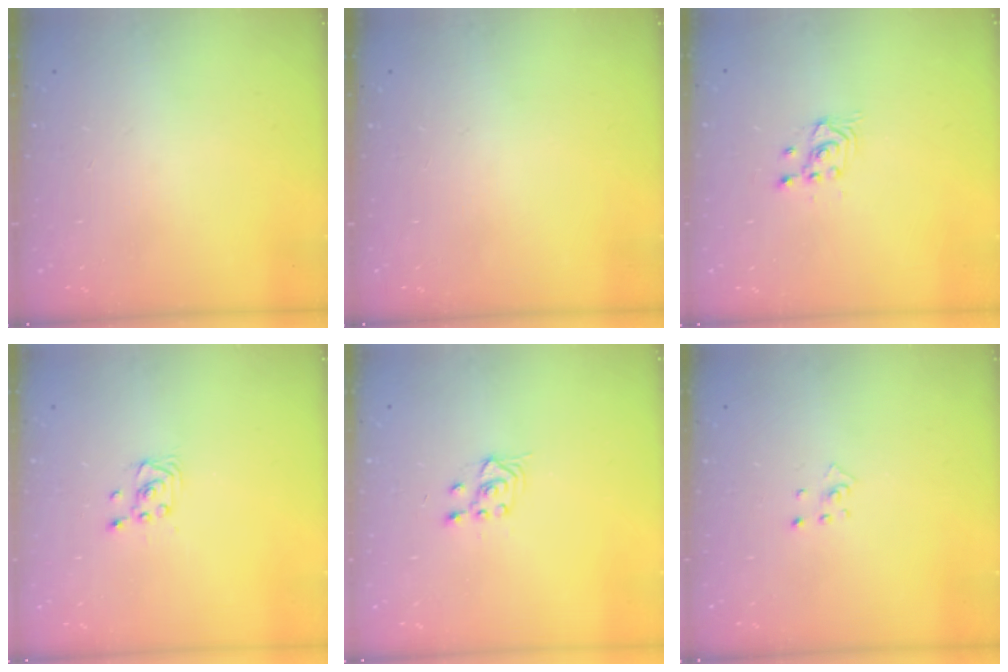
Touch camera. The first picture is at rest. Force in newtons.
{"total": 0.0}
{"total": 2.7, "press": 2.7, "slide": 0.3}
{"total": 2.6, "press": 2.6, "slide": 0.2}
{"total": 3.8, "press": 3.6, "slide": 1.4}
{"total": 2.9, "press": 2.9, "slide": 0.3}